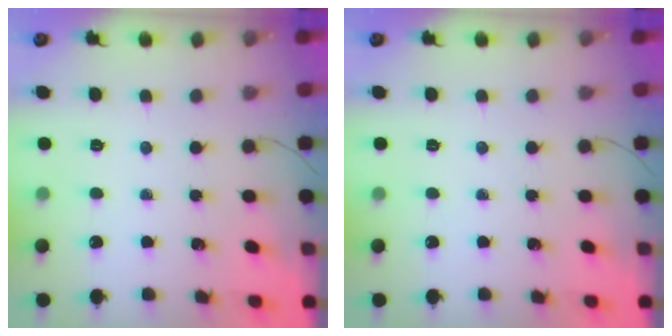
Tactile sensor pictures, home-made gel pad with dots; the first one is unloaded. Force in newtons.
{"total": 0.0}